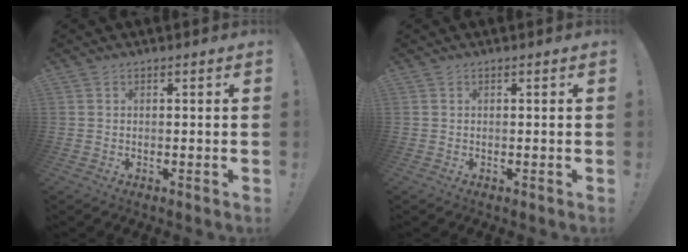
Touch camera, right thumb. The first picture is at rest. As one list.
[{"total": 0.0}]